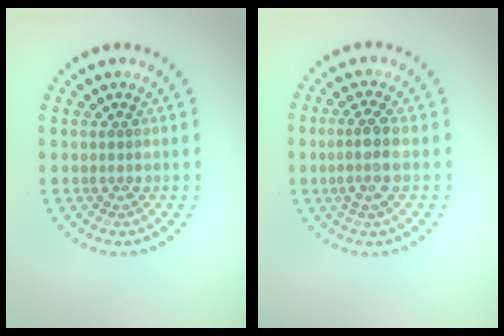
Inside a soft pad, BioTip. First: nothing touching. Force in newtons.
{"total": 2.4, "press": 2.1, "slide": 1.2}